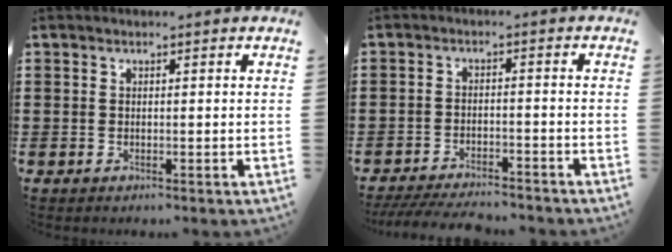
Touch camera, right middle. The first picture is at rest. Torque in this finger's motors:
{"motor_torque": [0.55, -0.55, 0.12, 0.11]}